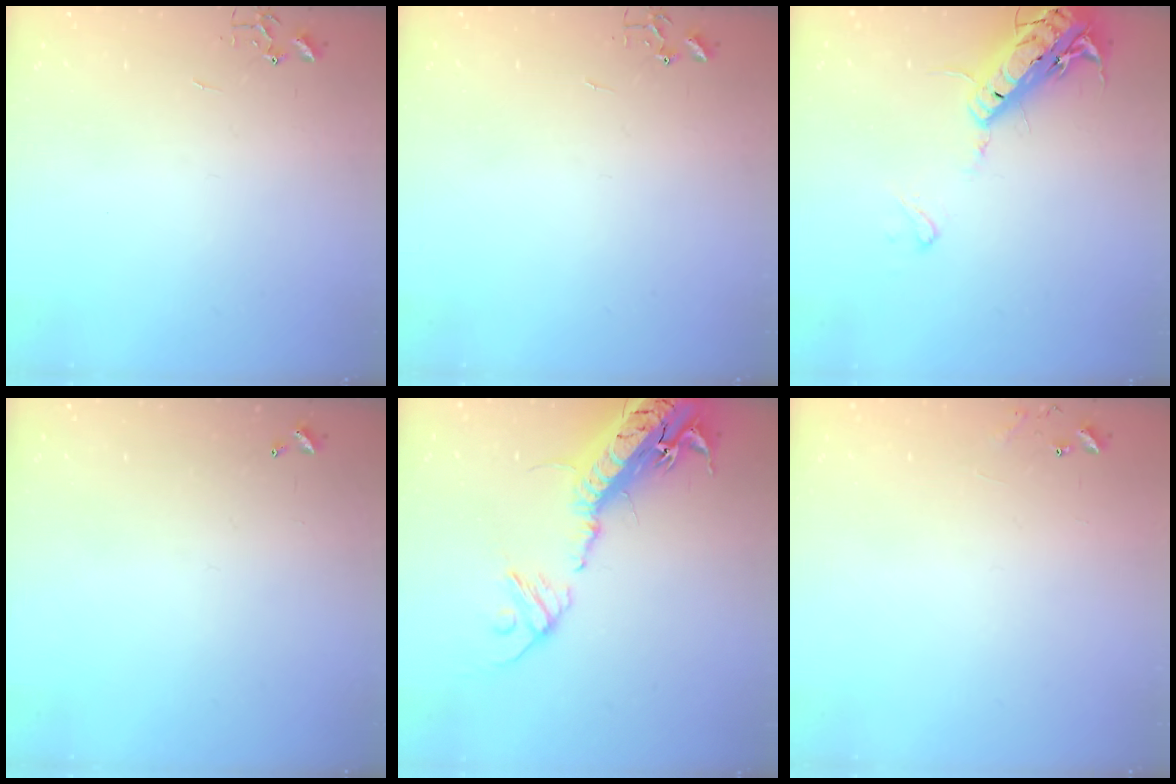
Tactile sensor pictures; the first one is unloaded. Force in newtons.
{"total": 0.0}
{"total": 17.5, "press": 17.2, "slide": 3.6}
{"total": 0.0}
{"total": 23.7, "press": 23.1, "slide": 5.3}
{"total": 7.0, "press": 7.0, "slide": 0.5}